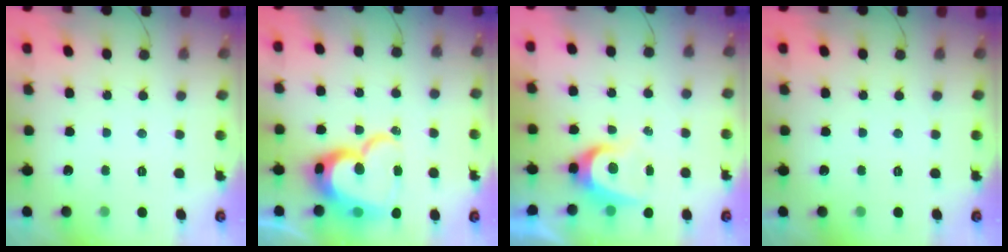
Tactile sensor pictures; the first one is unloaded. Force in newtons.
{"total": 19.1, "press": 19.0, "slide": 2.1}
{"total": 6.3, "press": 6.3, "slide": 0.4}
{"total": 0.0}